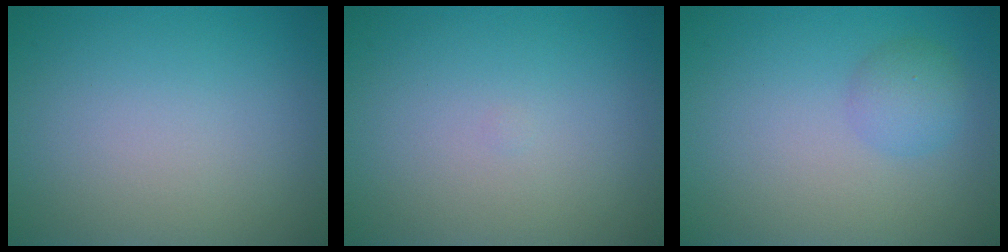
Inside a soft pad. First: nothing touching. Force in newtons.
{"total": 0.0}
{"total": 2.1, "press": 2.1, "slide": 0.1}